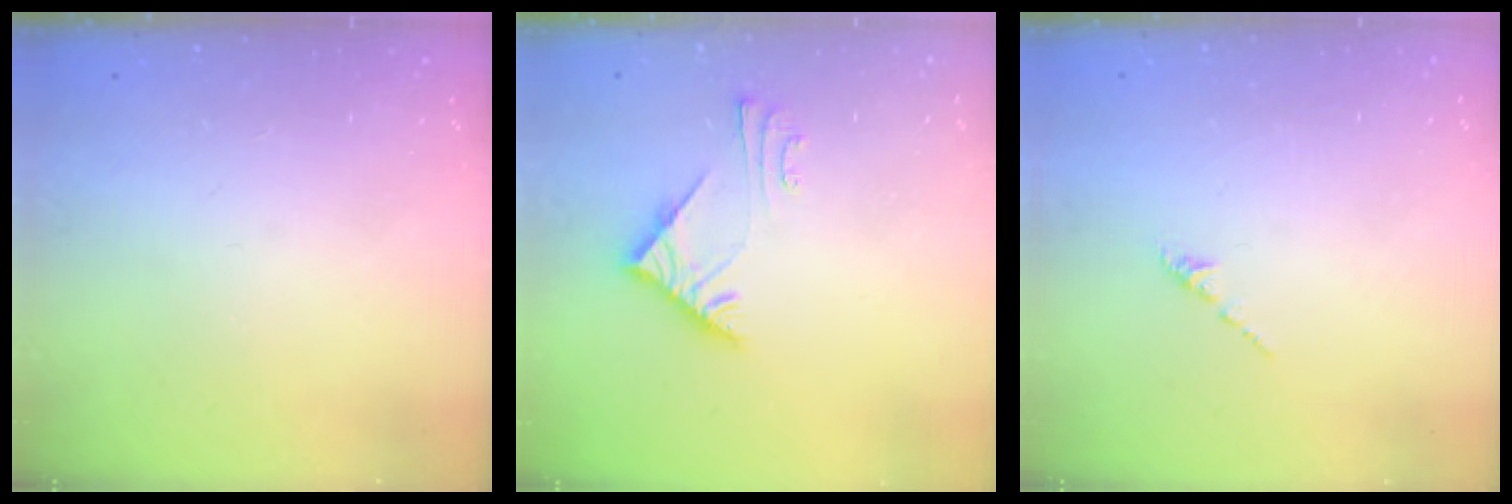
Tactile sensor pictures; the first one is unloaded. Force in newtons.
{"total": 6.0, "press": 6.0, "slide": 0.7}
{"total": 1.6, "press": 1.5, "slide": 0.6}